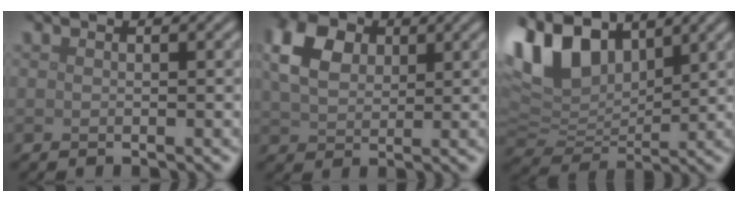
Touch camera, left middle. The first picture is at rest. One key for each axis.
{"total": 5.9, "fx": 2.2, "fy": 4.2, "fz": 3.6, "tx": -0.095, "ty": 0.010, "tz": 0.038}
{"total": 9.9, "fx": 5.2, "fy": 5.7, "fz": 6.1, "tx": -0.153, "ty": 0.013, "tz": 0.095}